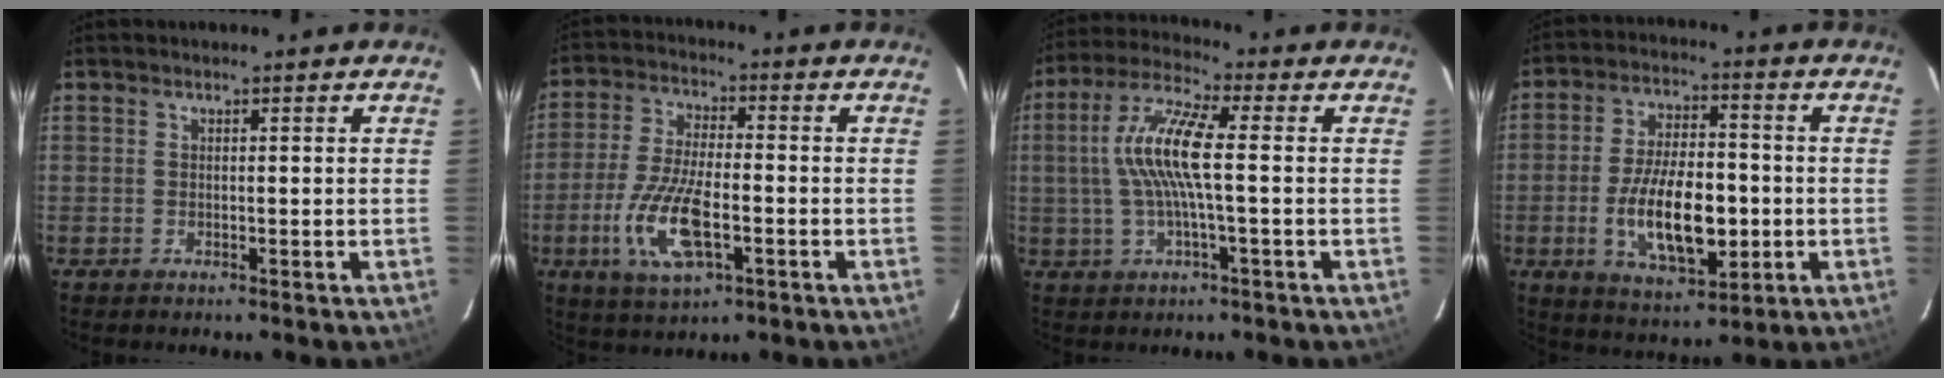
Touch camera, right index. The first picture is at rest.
{"total": 12.5, "force": [-4.1, 4.7, 10.9], "torque": [-0.233, -0.010, -0.076]}
{"total": 10.6, "force": [0.2, 1.6, 10.5], "torque": [-0.212, 0.010, 0.003]}
{"total": 14.3, "force": [-2.9, 6.3, 12.5], "torque": [-0.238, -0.002, -0.041]}